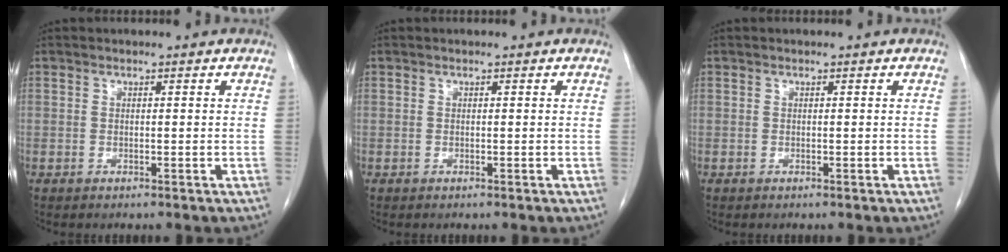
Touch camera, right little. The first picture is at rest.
{"total": 0.0}
{"total": 0.0}